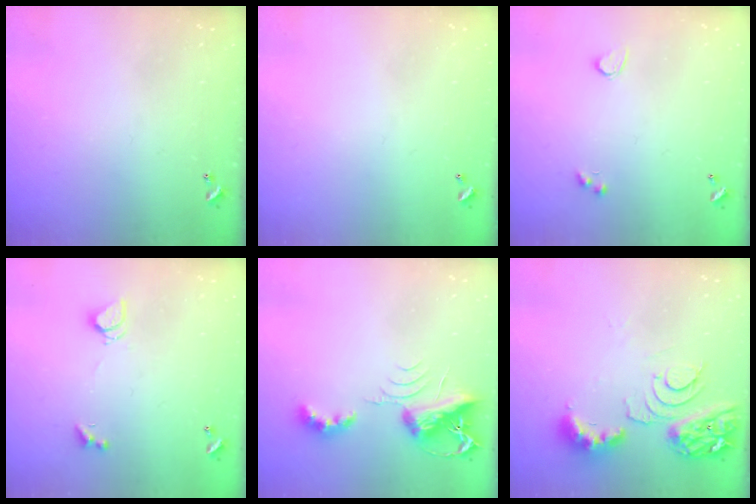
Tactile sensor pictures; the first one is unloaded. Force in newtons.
{"total": 2.8, "press": 2.8, "slide": 0.1}
{"total": 1.9, "press": 1.5, "slide": 1.1}
{"total": 2.5, "press": 2.5, "slide": 0.6}
{"total": 7.7, "press": 7.7, "slide": 0.5}
{"total": 10.1, "press": 10.0, "slide": 1.2}